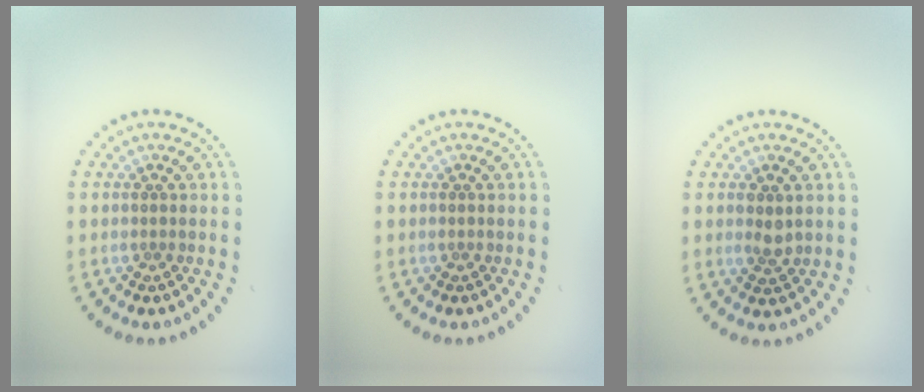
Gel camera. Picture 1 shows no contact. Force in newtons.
{"total": 0.0}
{"total": 1.5, "press": 1.5, "slide": 0.3}